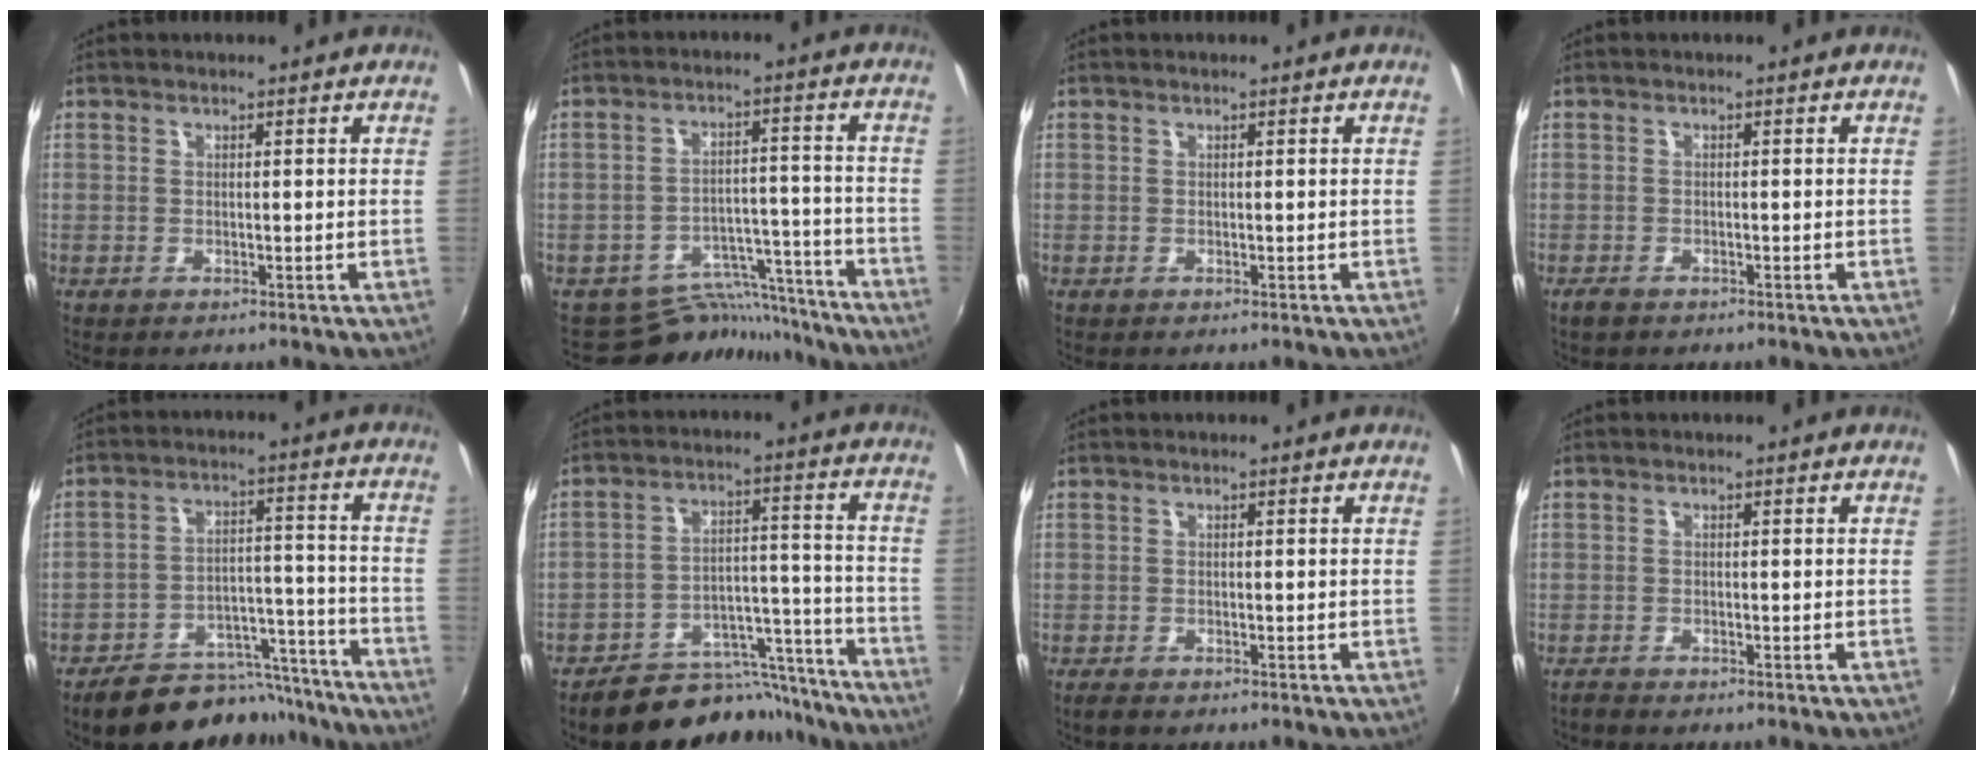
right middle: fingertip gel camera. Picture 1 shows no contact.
{"total": 11.1, "force": [-10.3, 4.1, 1.1], "torque": [-0.020, 0.032, -0.148]}
{"total": 0.0}
{"total": 1.8, "force": [-1.4, 0.8, 0.7], "torque": [-0.018, -0.004, -0.027]}
{"total": 16.7, "force": [-14.8, 6.1, 4.9], "torque": [-0.091, 0.034, -0.195]}
{"total": 15.2, "force": [-13.8, 5.7, 2.5], "torque": [-0.034, 0.052, -0.188]}
{"total": 1.9, "force": [-1.6, 0.5, 0.9], "torque": [-0.020, -0.008, -0.030]}
{"total": 1.3, "force": [-1.3, 0.1, 0.2], "torque": [-0.008, -0.006, -0.027]}